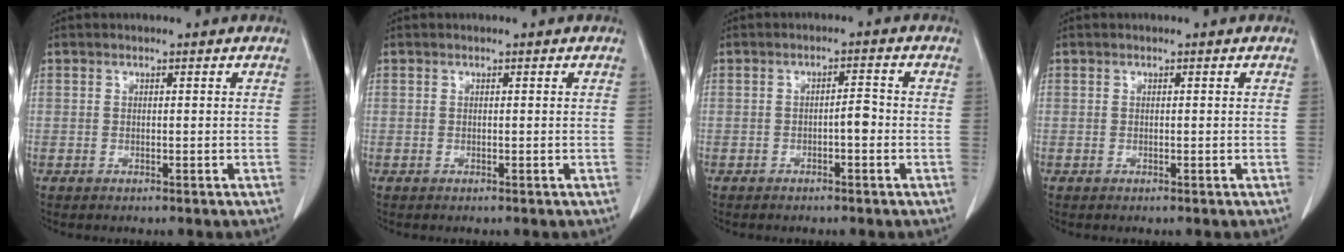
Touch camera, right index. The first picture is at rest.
{"total": 0.0}
{"total": 2.2, "force": [-0.6, 0.5, 2.0], "torque": [-0.025, 0.006, -0.009]}
{"total": 0.0}